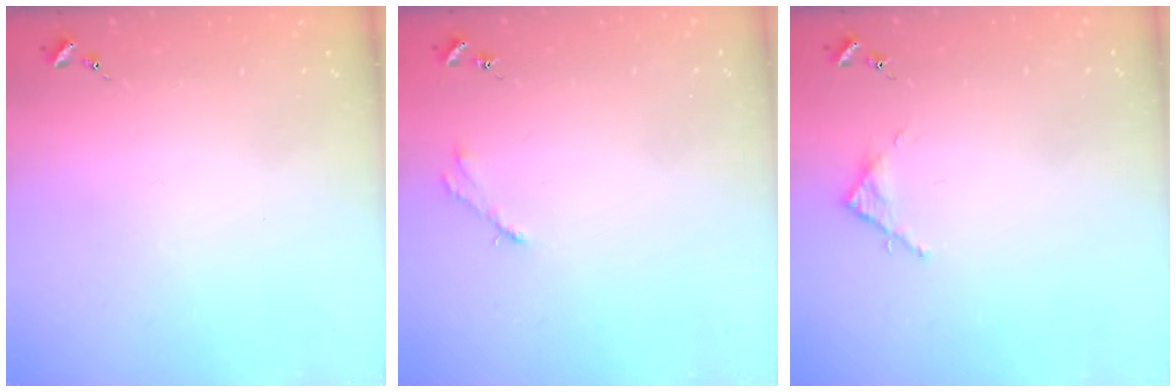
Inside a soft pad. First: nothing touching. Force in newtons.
{"total": 2.5, "press": 2.5, "slide": 0.3}
{"total": 2.8, "press": 2.8, "slide": 0.4}